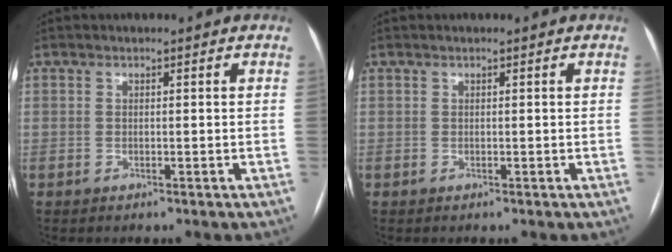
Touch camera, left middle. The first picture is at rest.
{"total": 0.0}